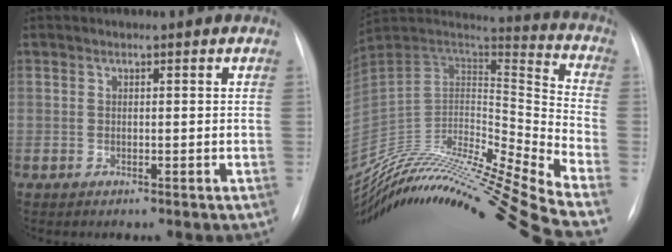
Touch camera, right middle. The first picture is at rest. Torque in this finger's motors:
{"motor_torque": [-0.87, -1.27, -0.24, 0.03]}